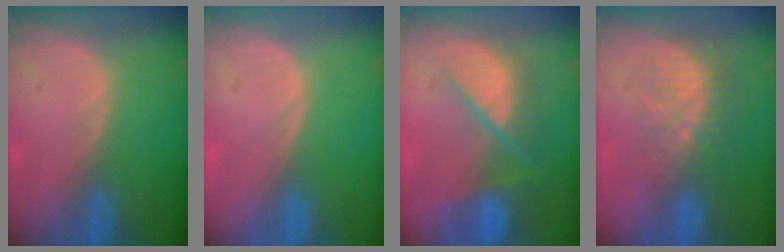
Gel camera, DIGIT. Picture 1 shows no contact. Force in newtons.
{"total": 0.0}
{"total": 9.7, "press": 8.3, "slide": 5.1}
{"total": 8.6, "press": 7.4, "slide": 4.5}